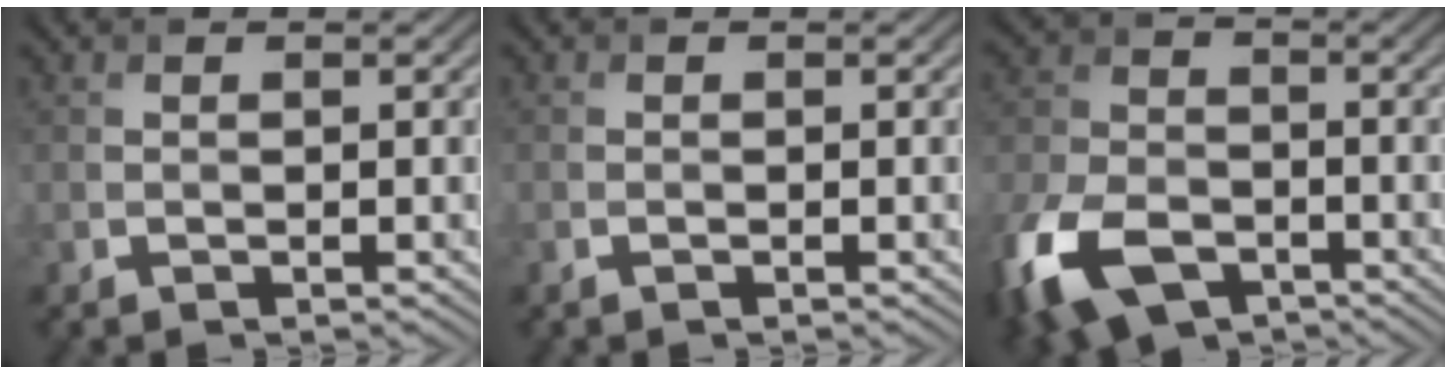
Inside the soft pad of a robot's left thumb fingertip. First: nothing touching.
{"total": 0.0}
{"total": 13.4, "force": [-6.8, 7.9, 8.6], "torque": [-0.235, -0.037, -0.134]}